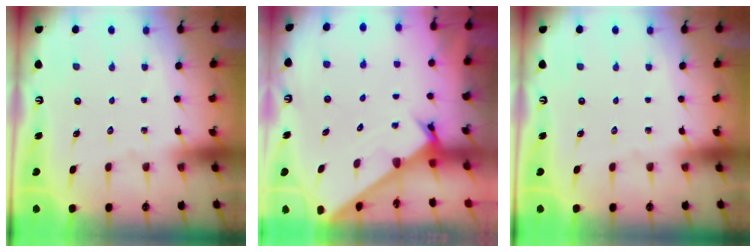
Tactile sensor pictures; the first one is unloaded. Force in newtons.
{"total": 1.7, "press": 1.7, "slide": 0.1}
{"total": 0.0}